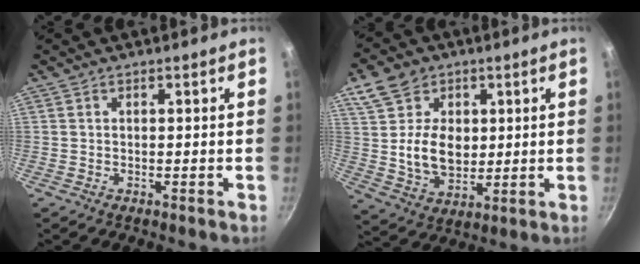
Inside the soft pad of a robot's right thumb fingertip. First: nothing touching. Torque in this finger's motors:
{"motor_torque": [-0.73, 1.68, 0.21, 0.09, 0.09]}